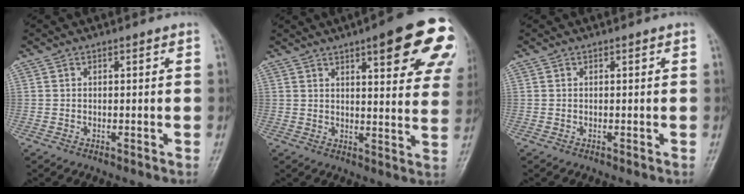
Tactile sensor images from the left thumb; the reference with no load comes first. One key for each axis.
{"total": 19.4, "fx": 9.8, "fy": 5.1, "fz": 15.9, "tx": -0.177, "ty": -0.028, "tz": 0.116}
{"total": 0.0}